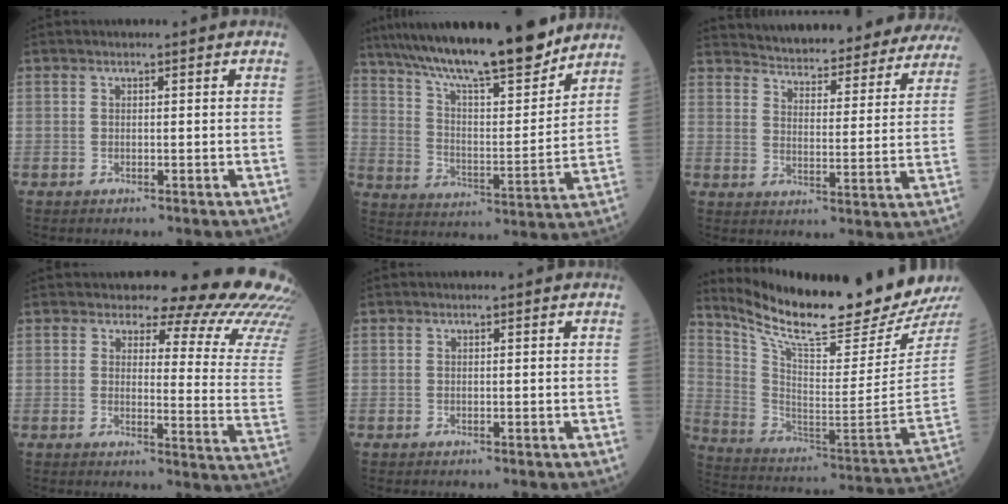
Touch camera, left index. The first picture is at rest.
{"total": 21.4, "force": [17.8, 2.8, 11.4], "torque": [-0.198, 0.006, 0.288]}
{"total": 28.6, "force": [27.0, 5.6, 7.9], "torque": [-0.113, -0.059, 0.325]}
{"total": 17.9, "force": [17.1, 2.5, 4.8], "torque": [-0.036, -0.132, 0.158]}
{"total": 0.0}
{"total": 22.5, "force": [20.0, -0.5, 10.2], "torque": [-0.187, -0.096, 0.313]}